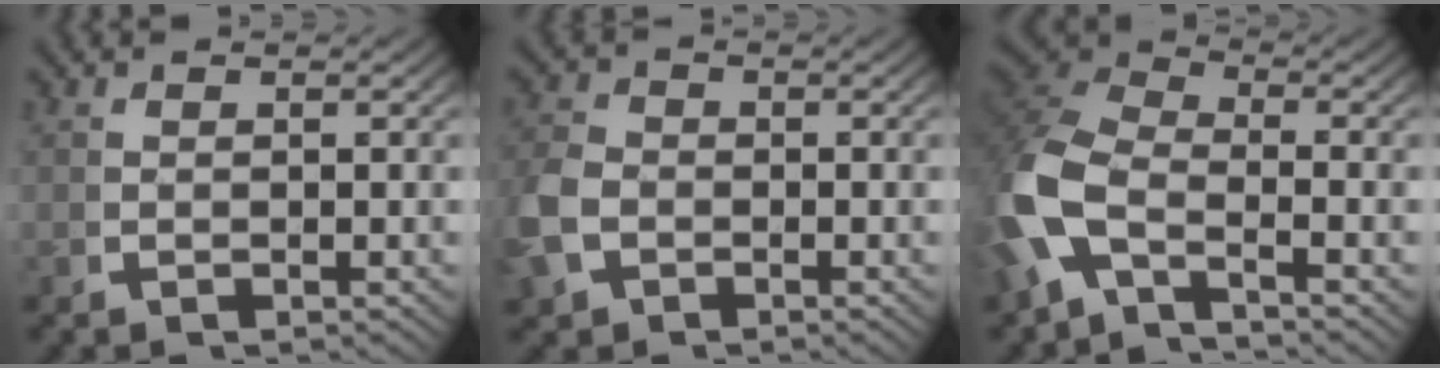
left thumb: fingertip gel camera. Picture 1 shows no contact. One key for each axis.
{"total": 4.6, "fx": -1.4, "fy": 3.8, "fz": 2.2, "tx": -0.076, "ty": -0.020, "tz": -0.020}
{"total": 9.7, "fx": -1.0, "fy": 7.0, "fz": 6.6, "tx": -0.168, "ty": -0.013, "tz": -0.022}